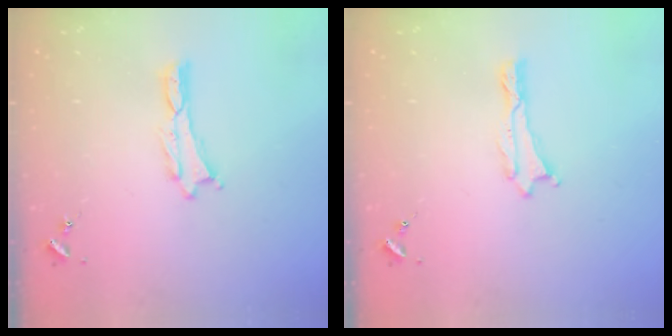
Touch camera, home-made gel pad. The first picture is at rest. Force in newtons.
{"total": 0.0}